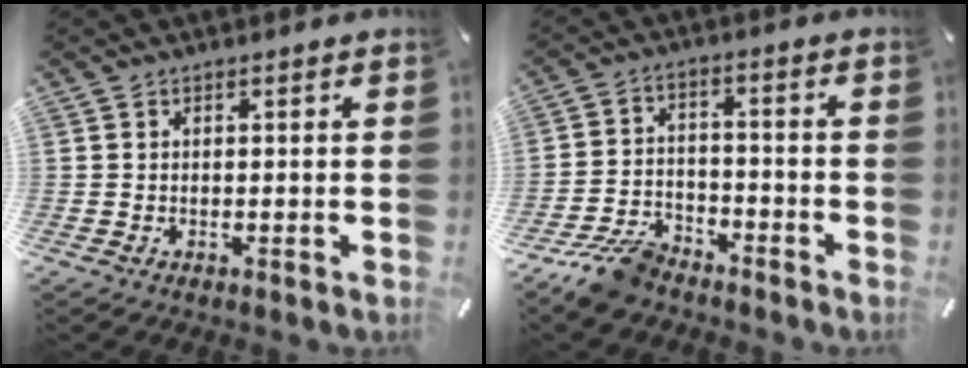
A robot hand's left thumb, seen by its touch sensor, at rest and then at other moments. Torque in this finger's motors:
{"motor_torque": [-0.51, 1.31, 0.22, 0.21, 0.00]}